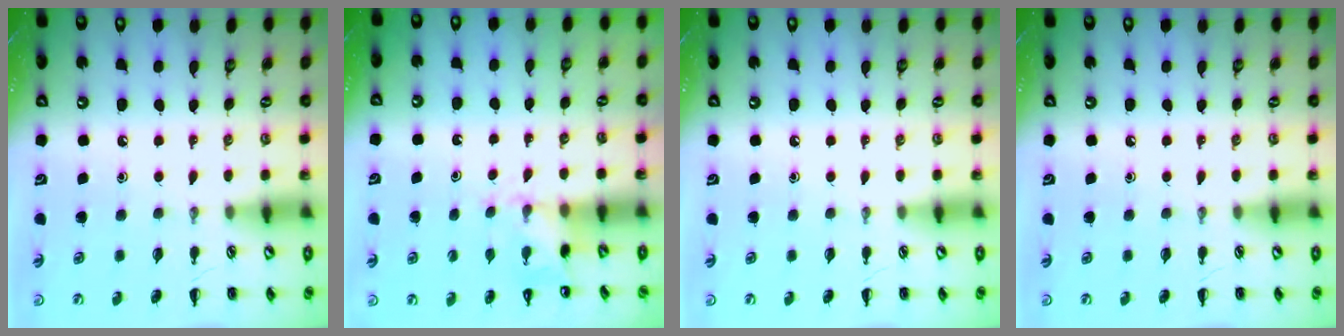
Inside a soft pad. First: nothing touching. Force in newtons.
{"total": 6.0, "press": 5.9, "slide": 1.1}
{"total": 0.0}
{"total": 0.0}